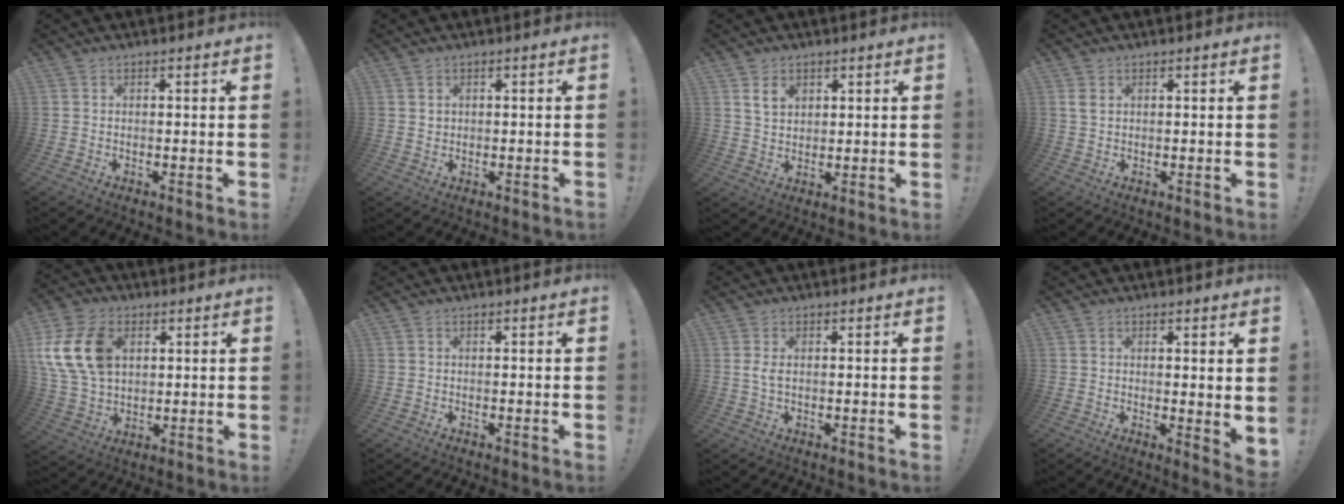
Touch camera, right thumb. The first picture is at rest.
{"total": 1.4, "force": [0.5, 1.3, 0.2], "torque": [0.003, 0.000, 0.007]}
{"total": 5.6, "force": [2.8, 4.0, 2.7], "torque": [-0.034, -0.008, 0.050]}
{"total": 2.1, "force": [1.0, 1.3, 1.4], "torque": [-0.023, 0.001, 0.016]}
{"total": 17.6, "force": [5.0, 12.4, 11.4], "torque": [-0.219, -0.011, 0.095]}
{"total": 0.0}
{"total": 2.3, "force": [0.3, 0.9, 2.1], "torque": [-0.032, 0.000, 0.004]}
{"total": 3.1, "force": [1.6, 0.6, 2.6], "torque": [-0.021, -0.017, 0.027]}